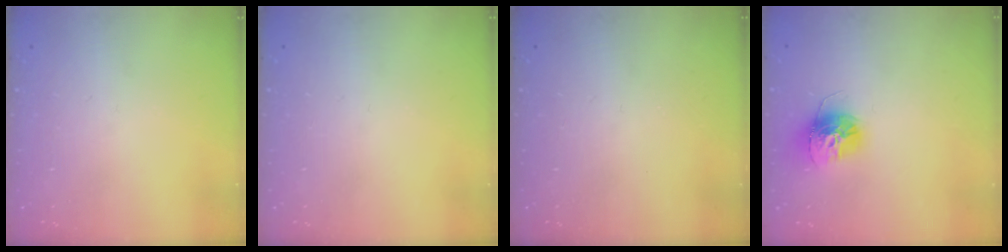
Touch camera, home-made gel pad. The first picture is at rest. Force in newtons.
{"total": 0.0}
{"total": 0.0}
{"total": 13.1, "press": 13.0, "slide": 1.1}